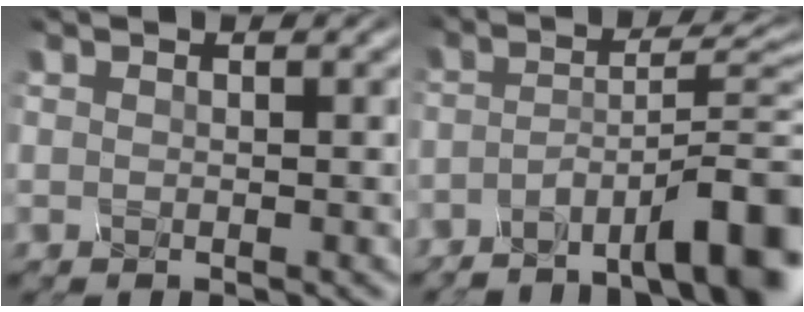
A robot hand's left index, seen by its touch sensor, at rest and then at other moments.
{"total": 8.3, "force": [-5.6, 0.9, 6.0], "torque": [-0.090, 0.017, -0.079]}